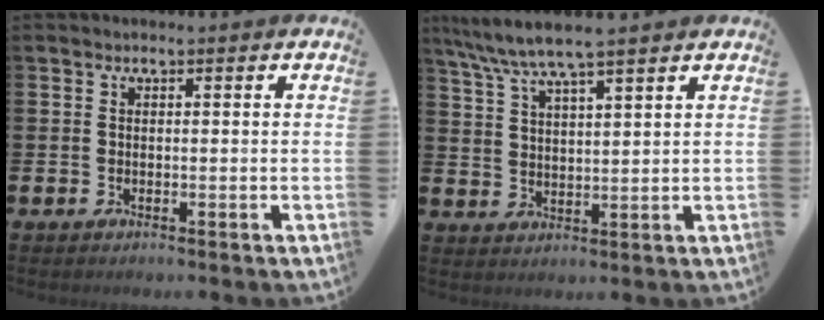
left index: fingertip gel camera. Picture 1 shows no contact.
{"total": 6.2, "force": [5.5, 0.2, 2.8], "torque": [-0.076, -0.020, 0.098]}